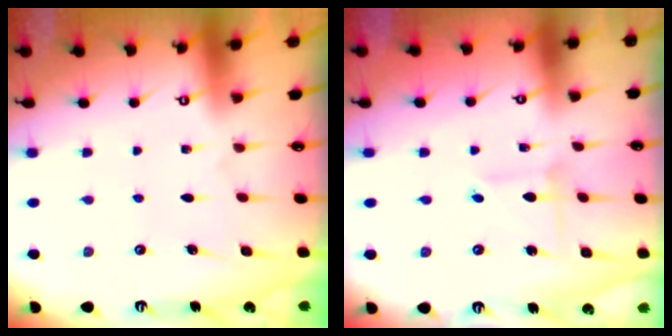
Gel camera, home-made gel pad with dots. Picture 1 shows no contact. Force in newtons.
{"total": 2.6, "press": 2.6, "slide": 0.2}